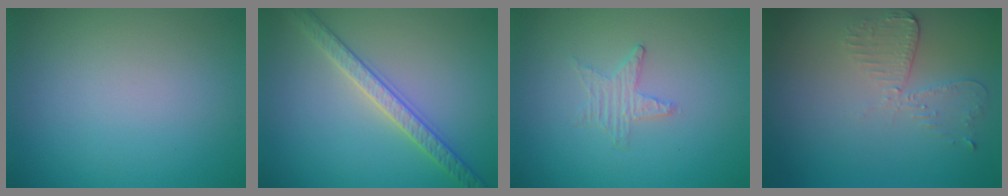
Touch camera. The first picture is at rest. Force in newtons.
{"total": 3.3, "press": 3.3, "slide": 0.3}
{"total": 0.5, "press": 0.5, "slide": 0.1}
{"total": 2.7, "press": 2.4, "slide": 1.2}